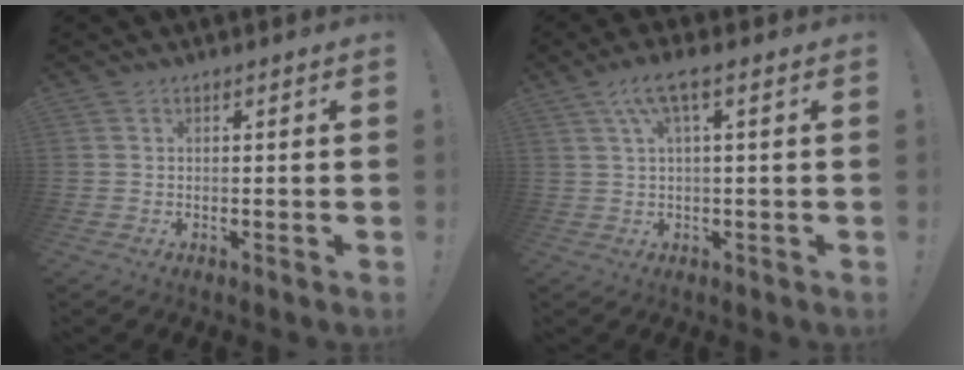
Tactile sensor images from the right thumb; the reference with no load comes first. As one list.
[{"total": 6.5, "force": [2.3, 1.5, 5.9], "torque": [-0.111, -0.002, 0.042]}]